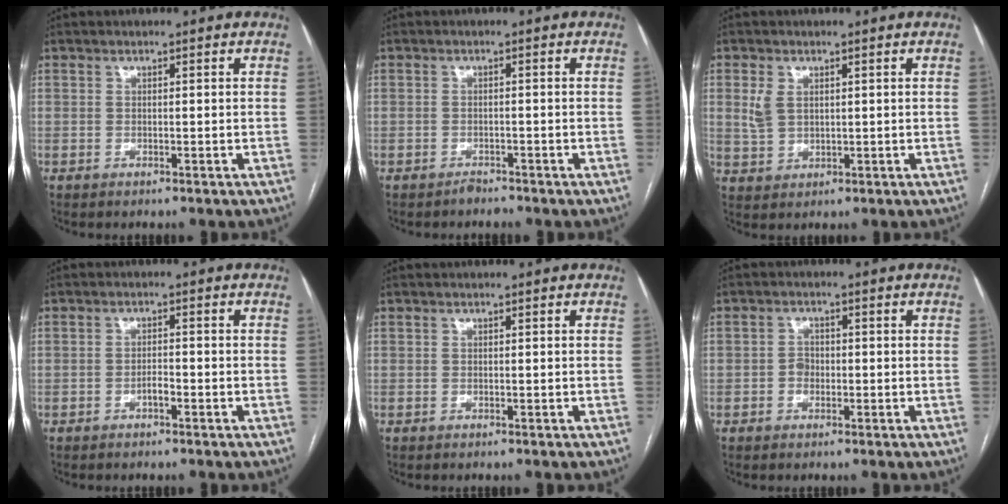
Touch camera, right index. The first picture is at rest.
{"total": 1.1, "force": [-1.1, 0.1, 0.0], "torque": [-0.002, -0.004, -0.017]}
{"total": 3.4, "force": [1.0, 2.5, 2.1], "torque": [-0.051, 0.009, 0.028]}
{"total": 1.5, "force": [-1.0, 0.3, 1.1], "torque": [-0.020, 0.004, -0.017]}
{"total": 0.0}
{"total": 1.9, "force": [-0.6, 1.5, 1.0], "torque": [-0.013, 0.007, -0.011]}